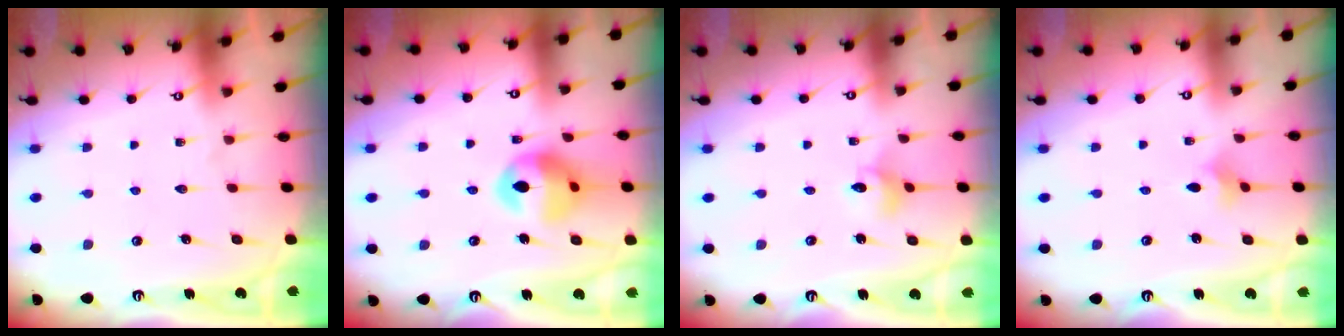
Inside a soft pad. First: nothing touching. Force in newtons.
{"total": 14.1, "press": 14.0, "slide": 1.6}
{"total": 4.2, "press": 4.2, "slide": 0.3}
{"total": 1.7, "press": 1.7, "slide": 0.4}